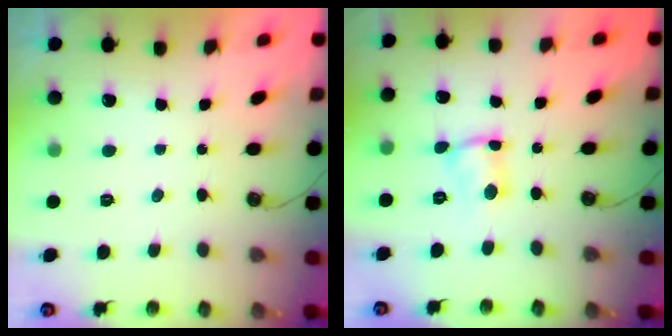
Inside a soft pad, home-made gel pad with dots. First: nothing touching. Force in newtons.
{"total": 3.3, "press": 3.2, "slide": 0.3}